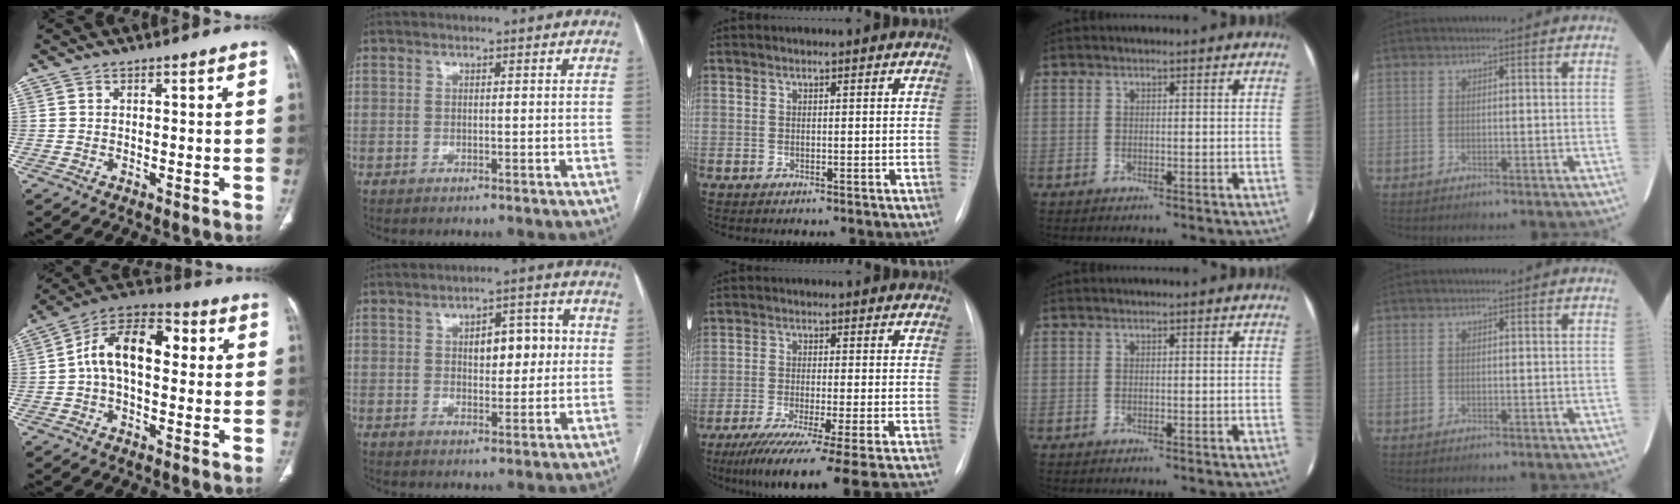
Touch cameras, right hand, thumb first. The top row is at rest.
{"thumb": {"total": 13.6, "force": [1.2, 7.9, 11.0], "torque": [-0.170, 0.042, 0.007]}, "index": {"total": 6.9, "force": [1.0, 3.2, 6.0], "torque": [-0.077, 0.022, 0.017]}, "middle": {"total": 19.0, "force": [-15.8, -2.0, 10.4], "torque": [-0.113, -0.065, -0.235]}}